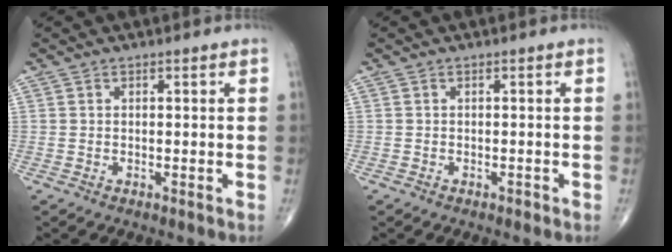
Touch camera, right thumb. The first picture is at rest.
{"total": 0.6, "force": [-0.4, 0.3, 0.2], "torque": [0.000, 0.000, -0.008]}